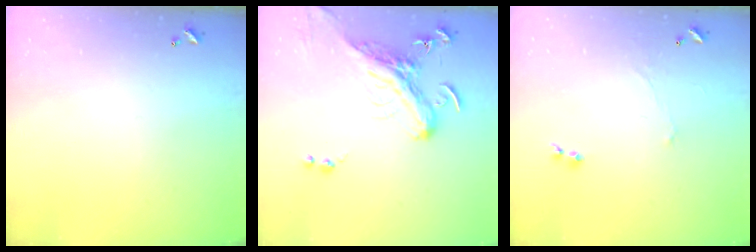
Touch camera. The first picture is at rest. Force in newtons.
{"total": 2.9, "press": 2.4, "slide": 1.7}
{"total": 0.8, "press": 0.4, "slide": 0.7}